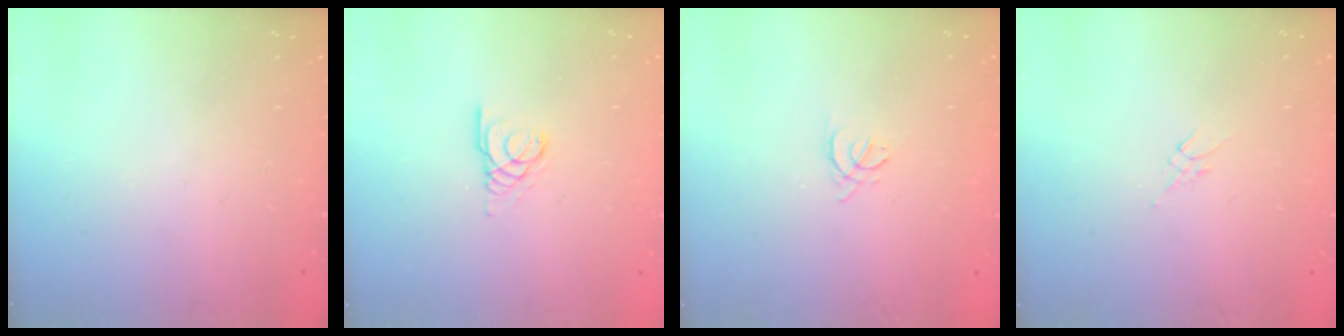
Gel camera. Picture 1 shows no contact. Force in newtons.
{"total": 3.0, "press": 3.0, "slide": 0.1}
{"total": 1.5, "press": 1.4, "slide": 0.6}
{"total": 3.5, "press": 3.4, "slide": 0.8}